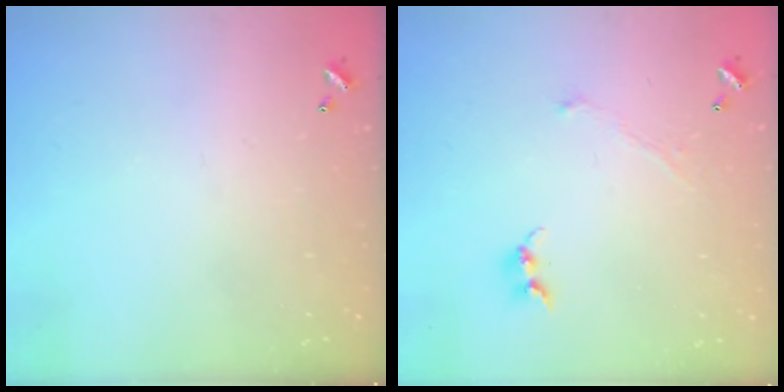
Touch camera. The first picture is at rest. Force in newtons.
{"total": 0.8, "press": 0.7, "slide": 0.3}